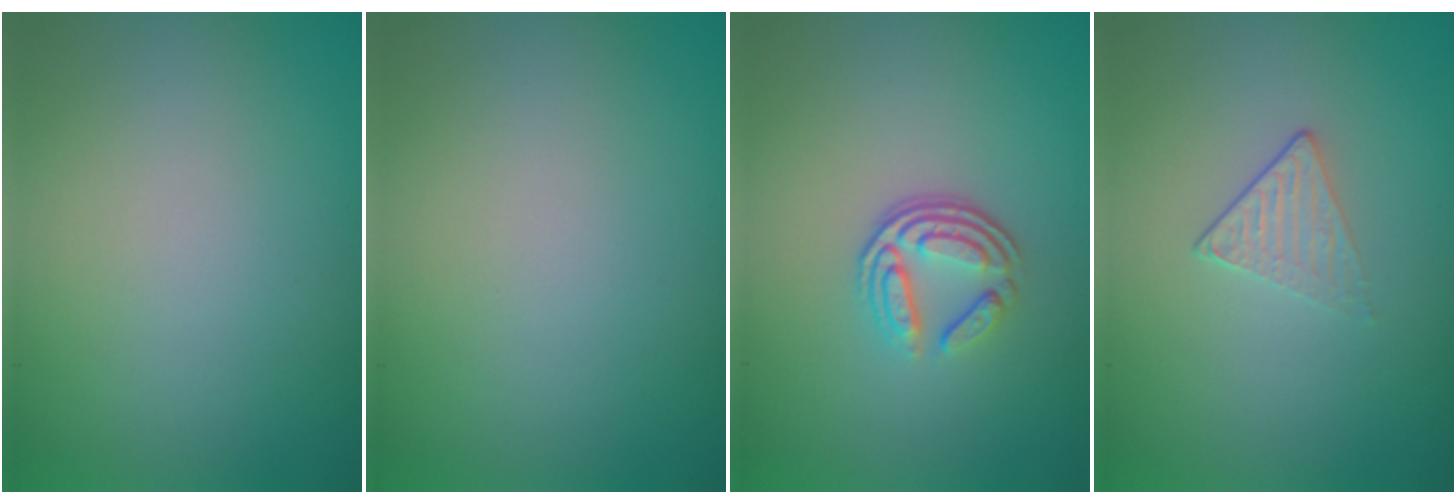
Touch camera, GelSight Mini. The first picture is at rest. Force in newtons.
{"total": 0.0}
{"total": 3.7, "press": 2.6, "slide": 2.7}
{"total": 1.3, "press": 0.9, "slide": 0.9}